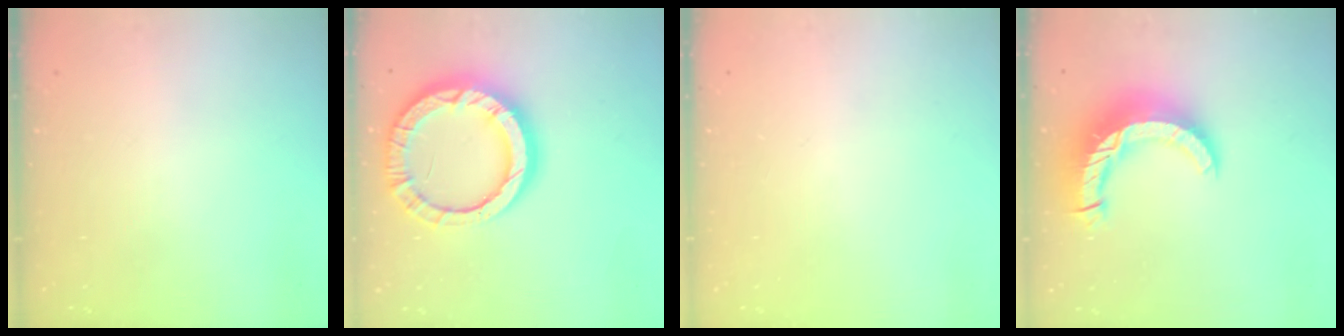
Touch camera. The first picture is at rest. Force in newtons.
{"total": 17.2, "press": 17.1, "slide": 1.9}
{"total": 0.0}
{"total": 13.7, "press": 13.7, "slide": 1.3}